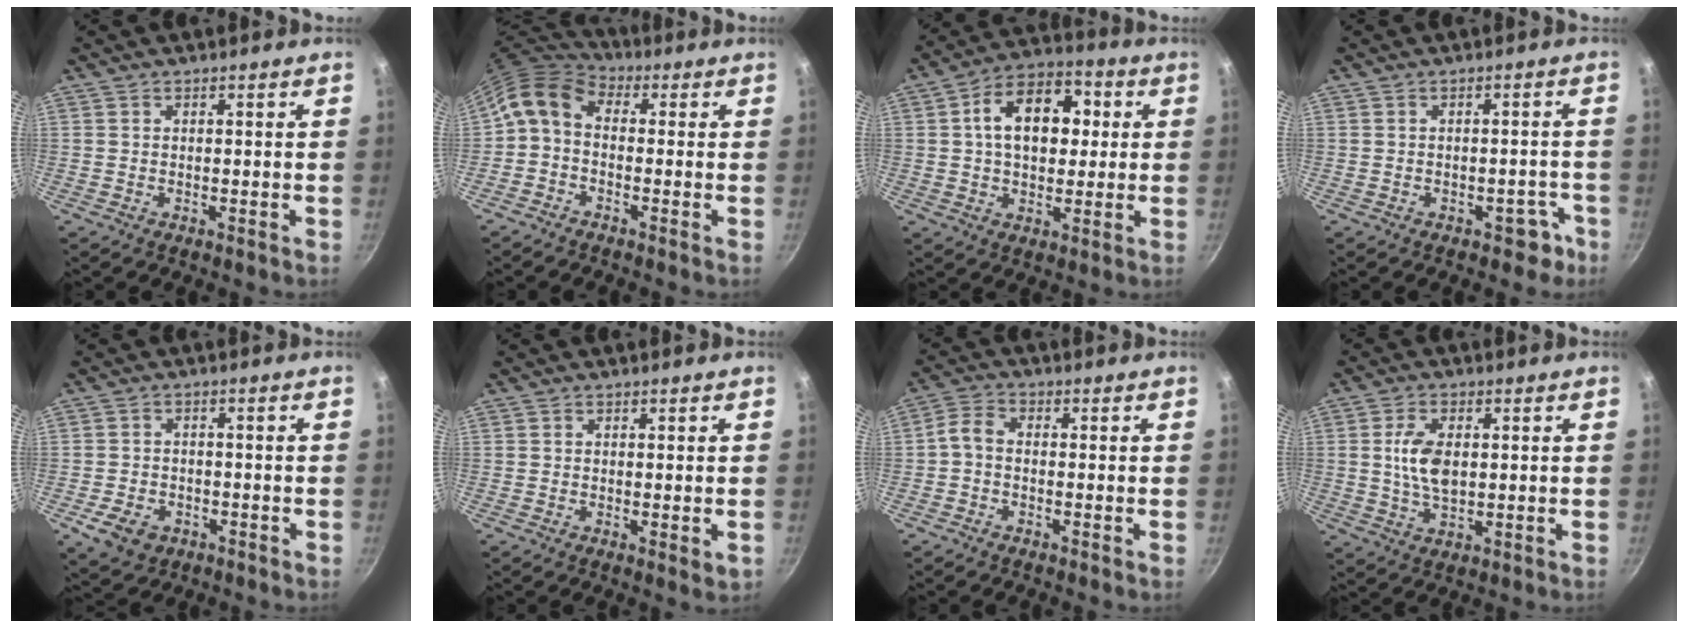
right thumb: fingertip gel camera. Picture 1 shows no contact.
{"total": 8.6, "force": [-0.2, 5.8, 6.3], "torque": [-0.113, 0.028, -0.025]}
{"total": 14.3, "force": [2.4, 9.3, 10.6], "torque": [-0.135, 0.018, 0.029]}
{"total": 3.8, "force": [-2.3, 2.4, 1.7], "torque": [-0.001, 0.028, -0.025]}
{"total": 6.2, "force": [-2.9, 4.5, 3.0], "torque": [-0.049, 0.014, -0.041]}
{"total": 1.9, "force": [-0.4, 0.5, 1.8], "torque": [-0.028, -0.008, -0.005]}
{"total": 4.1, "force": [-0.8, 2.6, 3.1], "torque": [-0.059, 0.017, -0.028]}
{"total": 7.4, "force": [0.8, 4.1, 6.1], "torque": [-0.114, -0.005, 0.017]}